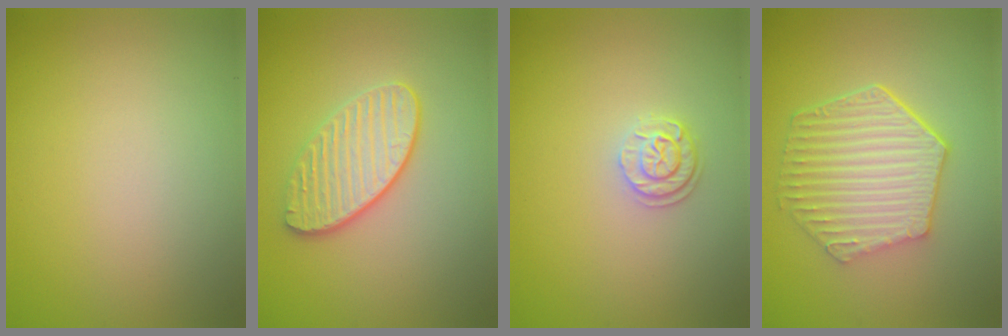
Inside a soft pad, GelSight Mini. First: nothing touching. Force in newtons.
{"total": 3.4, "press": 3.1, "slide": 1.4}
{"total": 1.9, "press": 1.7, "slide": 0.9}
{"total": 6.3, "press": 4.6, "slide": 4.3}